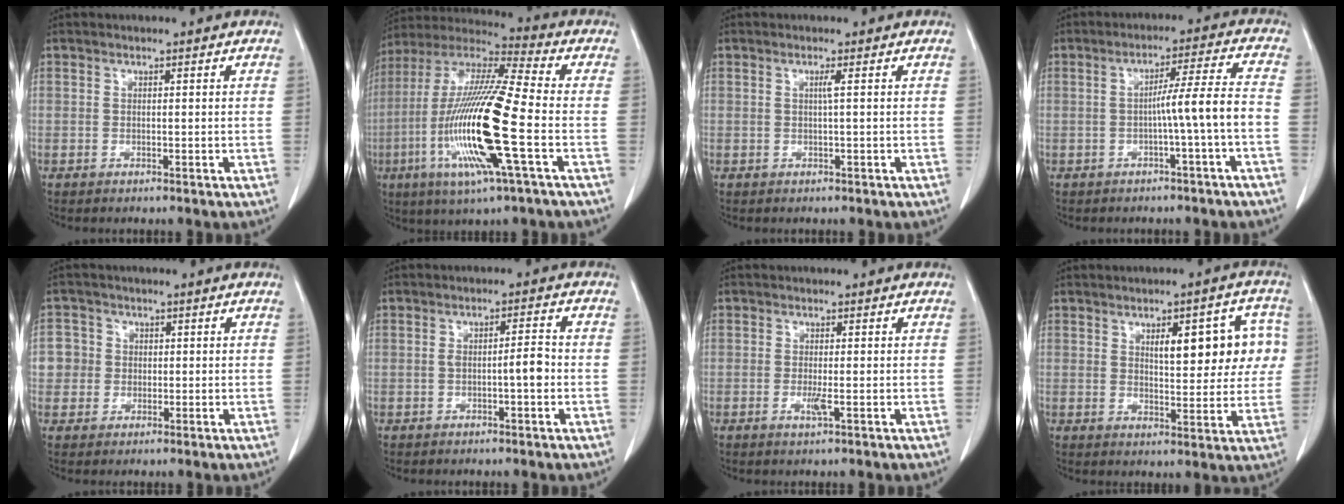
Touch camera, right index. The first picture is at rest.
{"total": 19.9, "force": [-5.1, 0.9, 19.2], "torque": [-0.408, -0.021, -0.102]}
{"total": 0.9, "force": [0.2, -0.3, 0.8], "torque": [-0.015, 0.000, 0.004]}
{"total": 6.7, "force": [-2.0, -1.3, 6.3], "torque": [-0.096, 0.017, -0.027]}
{"total": 4.1, "force": [0.2, 4.0, 0.2], "torque": [0.006, 0.013, 0.004]}
{"total": 3.2, "force": [-0.8, 0.4, 3.1], "torque": [-0.050, 0.006, -0.012]}
{"total": 1.6, "force": [-0.5, -0.1, 1.6], "torque": [-0.032, -0.006, -0.008]}
{"total": 10.6, "force": [2.9, 3.7, 9.4], "torque": [-0.116, 0.026, 0.042]}